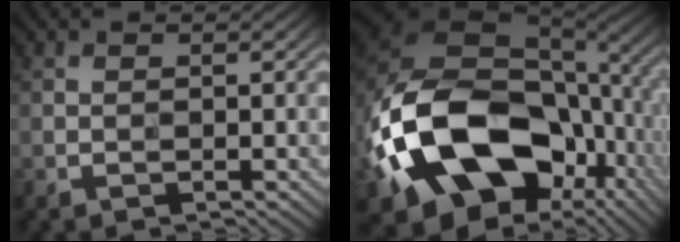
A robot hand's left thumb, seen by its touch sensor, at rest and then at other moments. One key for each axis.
{"total": 20.6, "fx": -4.7, "fy": 14.8, "fz": 13.6, "tx": -0.328, "ty": -0.039, "tz": -0.059}